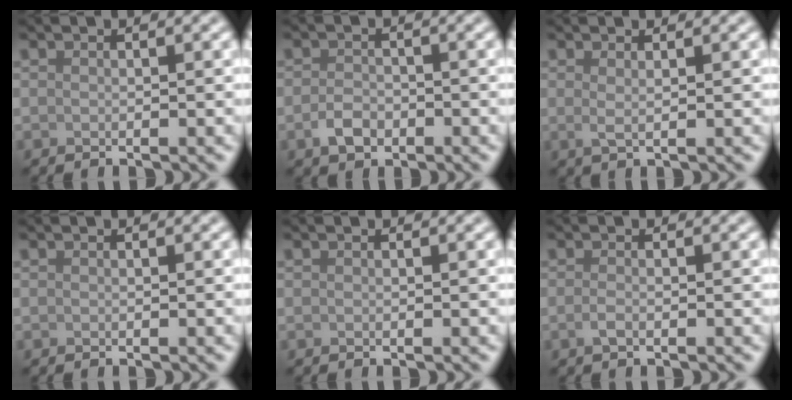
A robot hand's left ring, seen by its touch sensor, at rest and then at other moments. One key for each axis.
{"total": 2.1, "fx": -0.9, "fy": 1.4, "fz": 1.2, "tx": -0.024, "ty": 0.001, "tz": -0.022}
{"total": 1.2, "fx": 0.5, "fy": 0.4, "fz": 1.1, "tx": -0.016, "ty": -0.002, "tz": 0.006}
{"total": 0.0}
{"total": 0.0}
{"total": 0.9, "fx": -0.4, "fy": 0.3, "fz": 0.7, "tx": -0.017, "ty": -0.002, "tz": -0.009}